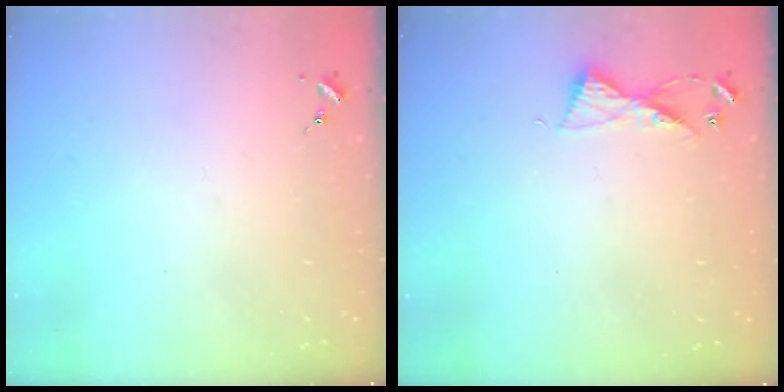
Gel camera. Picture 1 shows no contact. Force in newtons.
{"total": 6.7, "press": 6.7, "slide": 0.7}